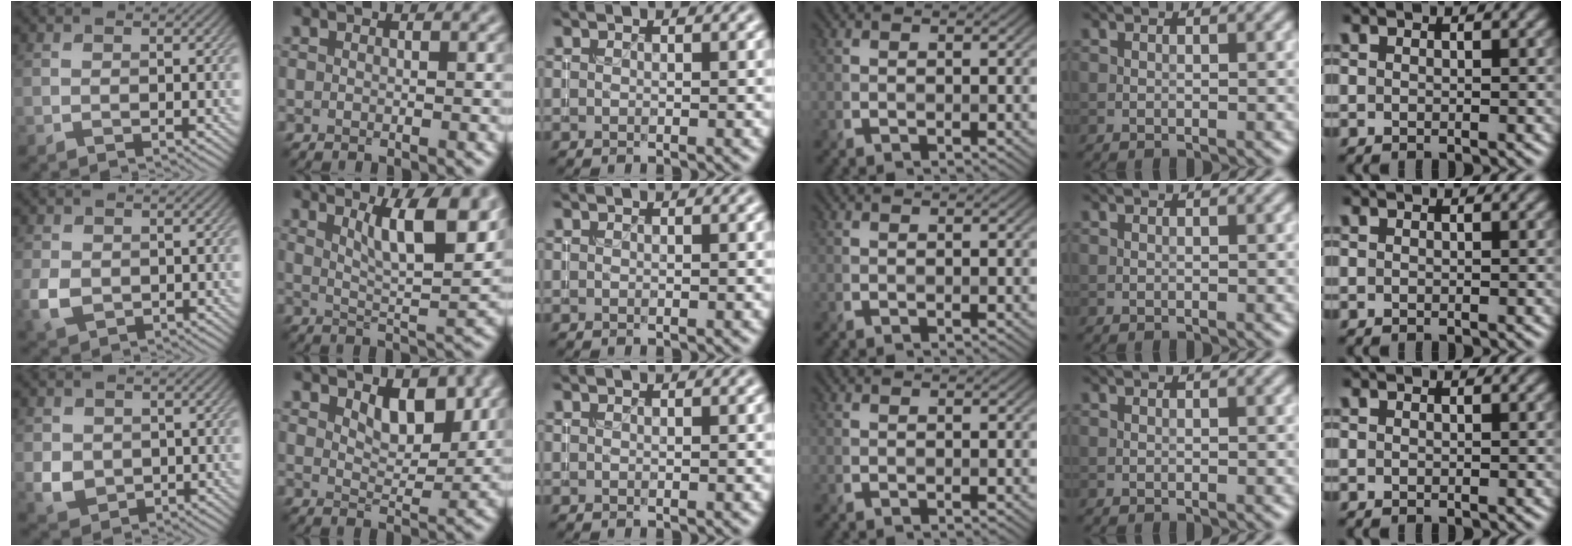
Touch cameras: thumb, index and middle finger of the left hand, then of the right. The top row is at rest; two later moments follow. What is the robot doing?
{"motion": "insert", "object": "coin"}